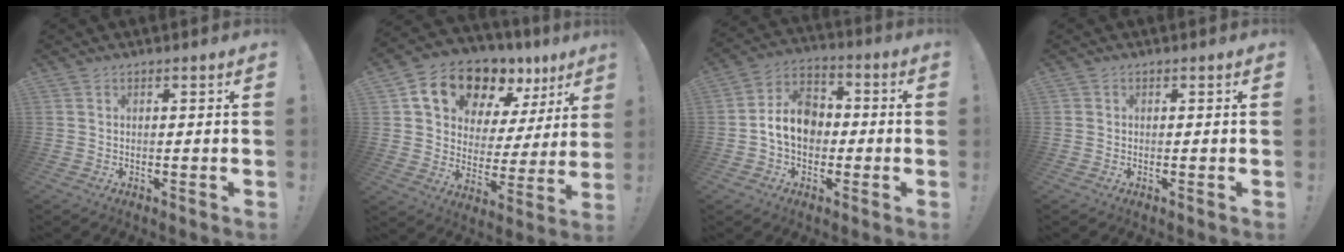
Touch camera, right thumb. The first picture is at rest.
{"total": 16.4, "force": [12.1, 8.6, 6.9], "torque": [-0.118, -0.082, 0.220]}
{"total": 11.5, "force": [-1.1, 8.9, 7.2], "torque": [-0.123, 0.022, -0.012]}
{"total": 0.7, "force": [0.2, 0.7, 0.1], "torque": [-0.008, 0.005, 0.005]}